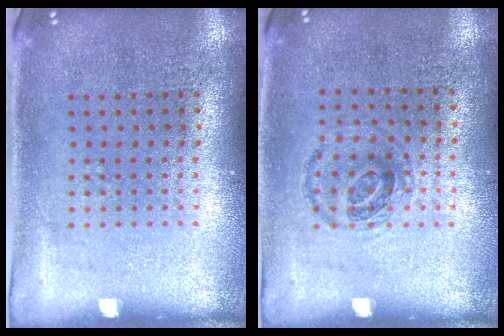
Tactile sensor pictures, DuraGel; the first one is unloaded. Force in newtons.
{"total": 0.9, "press": 0.8, "slide": 0.4}